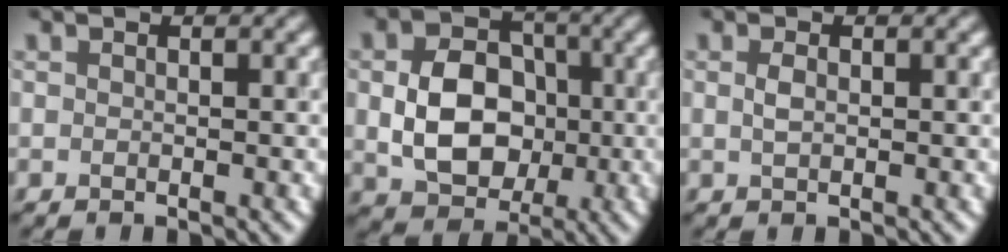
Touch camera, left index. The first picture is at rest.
{"total": 7.3, "force": [-0.3, 5.5, 4.8], "torque": [-0.089, -0.003, -0.003]}
{"total": 1.0, "force": [0.2, 0.5, 0.8], "torque": [-0.021, 0.001, 0.003]}